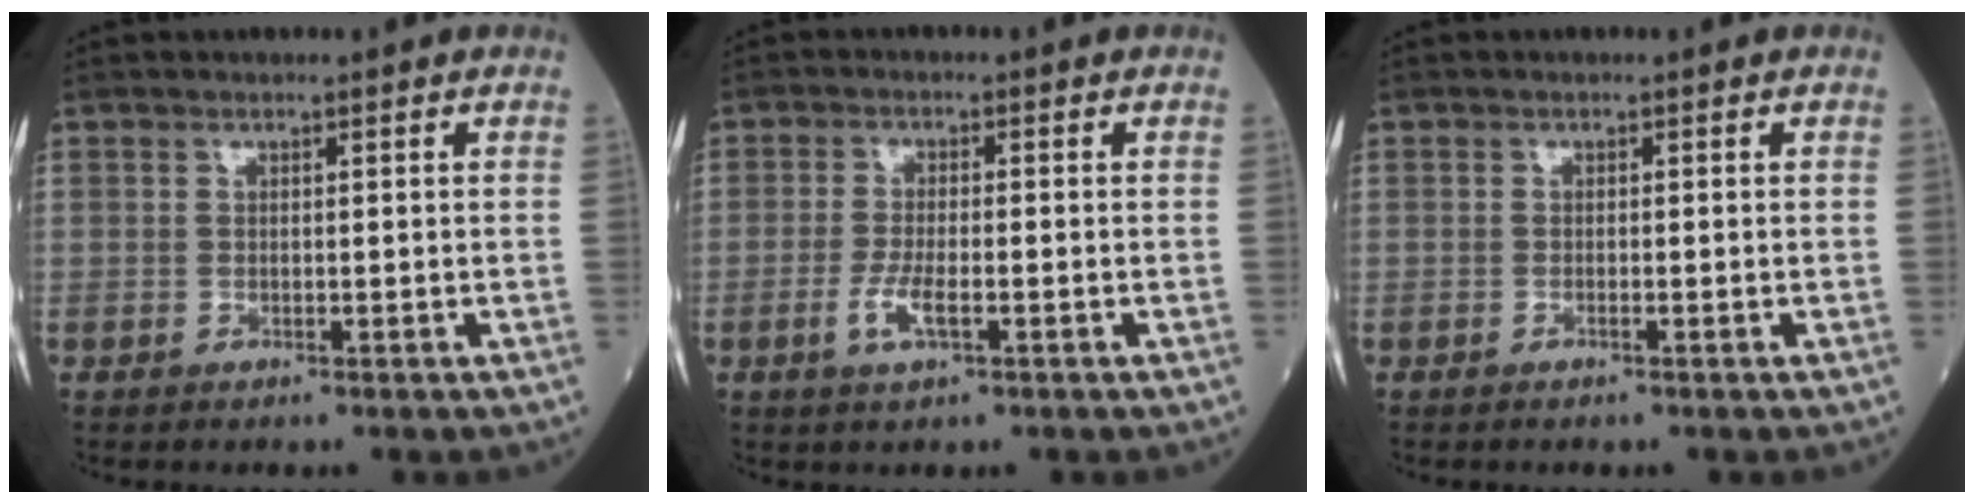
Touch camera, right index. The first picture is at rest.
{"total": 4.0, "force": [-1.4, 1.0, 3.6], "torque": [-0.077, -0.002, -0.025]}
{"total": 0.0}